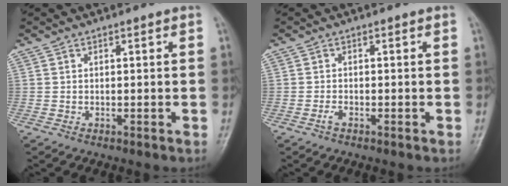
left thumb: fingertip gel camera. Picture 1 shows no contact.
{"total": 1.1, "force": [-0.8, 0.4, 0.5], "torque": [-0.019, 0.001, -0.019]}